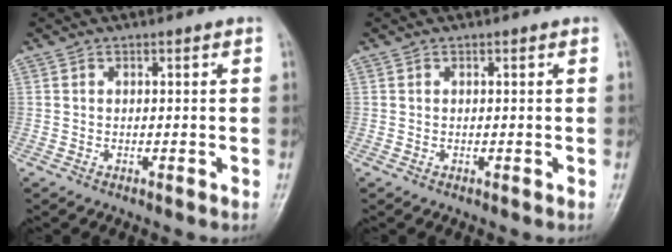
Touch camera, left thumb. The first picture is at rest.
{"total": 0.0}